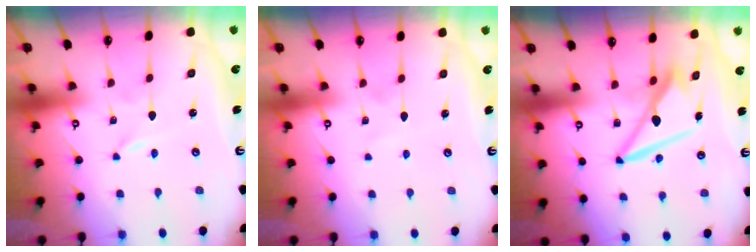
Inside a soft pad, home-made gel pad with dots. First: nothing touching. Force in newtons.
{"total": 3.9, "press": 3.9, "slide": 0.4}
{"total": 9.4, "press": 9.3, "slide": 1.5}